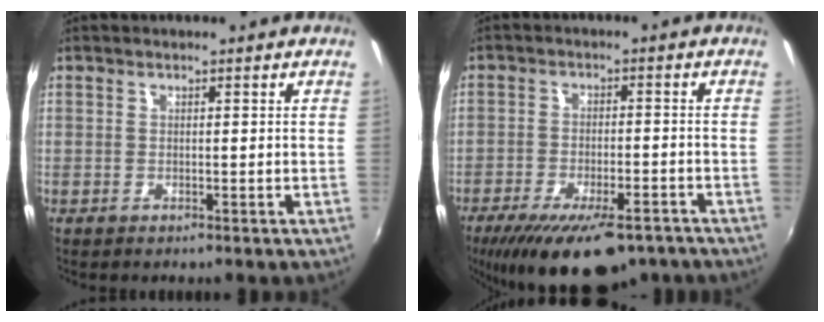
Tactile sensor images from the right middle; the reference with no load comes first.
{"total": 18.0, "force": [-12.7, 6.9, 10.8], "torque": [-0.210, -0.039, -0.183]}